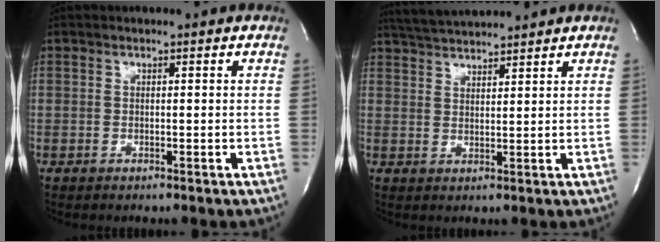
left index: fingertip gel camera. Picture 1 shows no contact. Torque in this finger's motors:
{"motor_torque": [0.01, -0.21, 0.18, 0.13]}